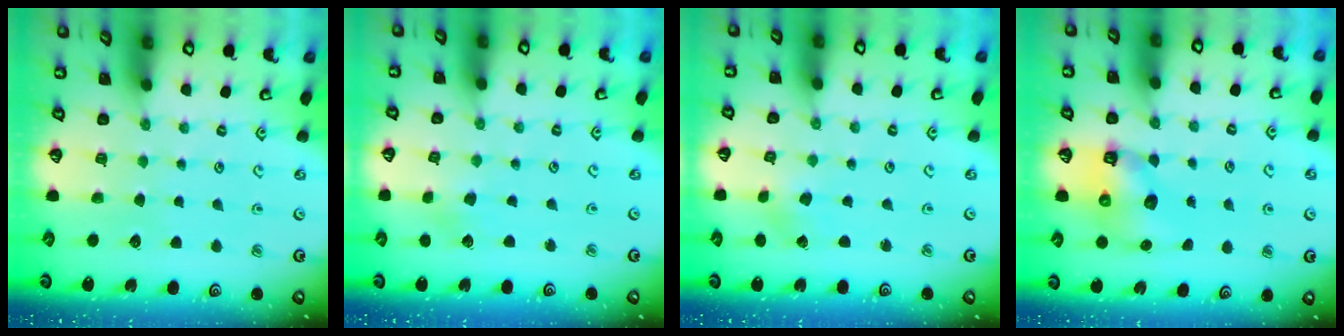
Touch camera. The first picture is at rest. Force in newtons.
{"total": 1.6, "press": 1.6, "slide": 0.2}
{"total": 0.6, "press": 0.6, "slide": 0.2}
{"total": 7.3, "press": 7.2, "slide": 0.9}